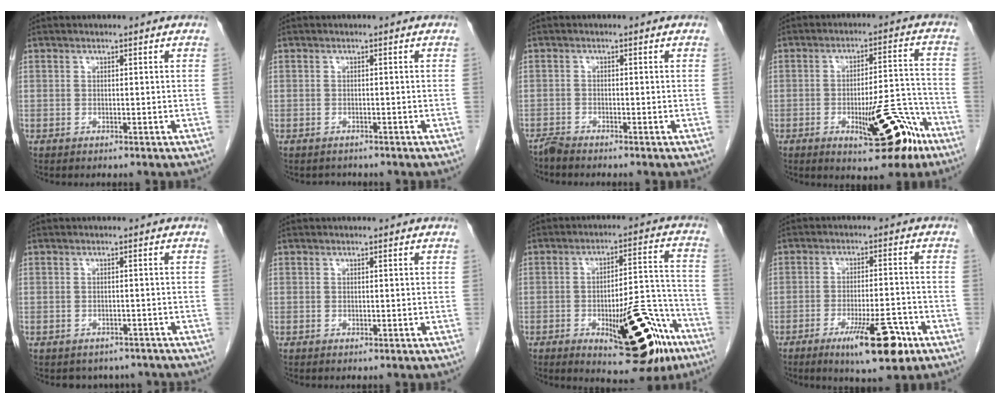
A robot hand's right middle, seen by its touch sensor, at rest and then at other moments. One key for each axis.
{"total": 1.6, "fx": -1.5, "fy": 0.7, "fz": 0.1, "tx": -0.005, "ty": -0.001, "tz": -0.020}
{"total": 1.4, "fx": -1.4, "fy": -0.1, "fz": 0.0, "tx": -0.002, "ty": -0.004, "tz": -0.029}
{"total": 12.2, "fx": -6.4, "fy": 3.4, "fz": 9.8, "tx": -0.131, "ty": 0.013, "tz": -0.084}
{"total": 5.5, "fx": -4.8, "fy": 2.8, "fz": 0.3, "tx": 0.006, "ty": 0.012, "tz": -0.051}
{"total": 0.0}
{"total": 17.6, "fx": -8.9, "fy": 5.2, "fz": 14.2, "tx": -0.146, "ty": 0.019, "tz": -0.111}
{"total": 9.8, "fx": -5.6, "fy": 1.7, "fz": 7.8, "tx": -0.121, "ty": -0.011, "tz": -0.082}